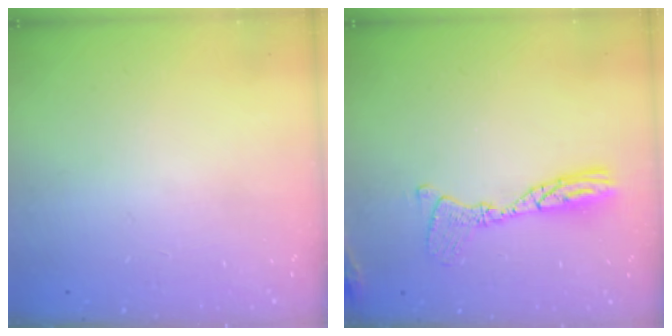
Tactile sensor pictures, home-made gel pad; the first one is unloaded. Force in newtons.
{"total": 12.4, "press": 12.4, "slide": 1.1}